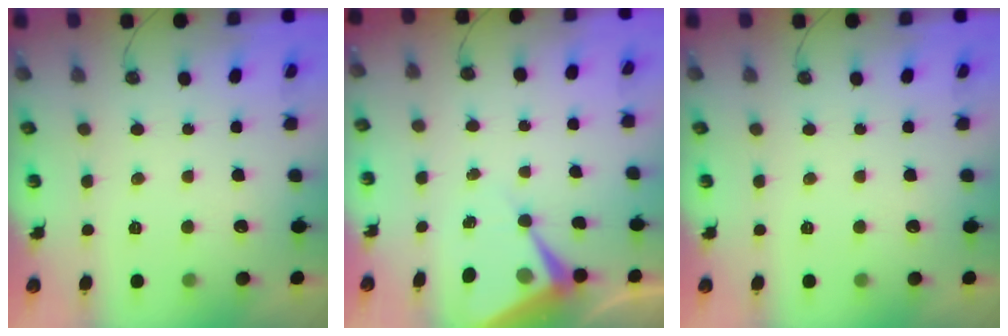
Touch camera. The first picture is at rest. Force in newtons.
{"total": 8.5, "press": 8.5, "slide": 0.2}
{"total": 0.0}